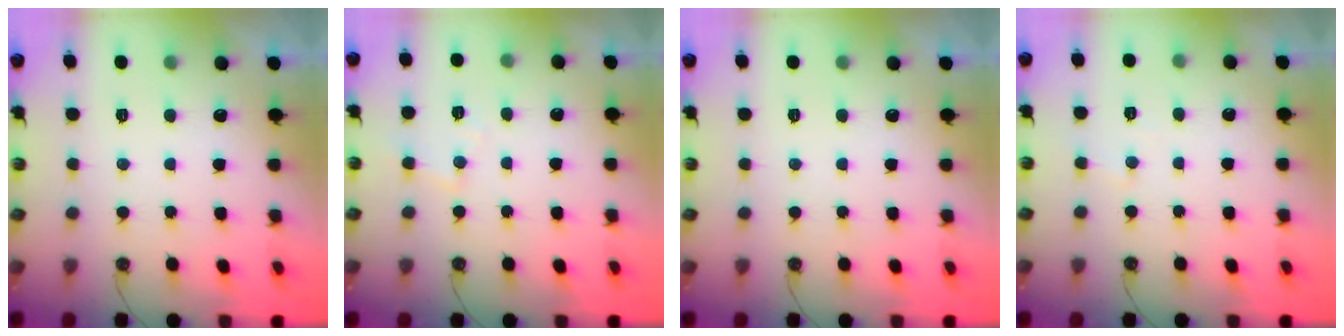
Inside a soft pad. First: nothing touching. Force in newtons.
{"total": 5.5, "press": 5.4, "slide": 0.7}
{"total": 0.0}
{"total": 3.7, "press": 3.6, "slide": 0.6}